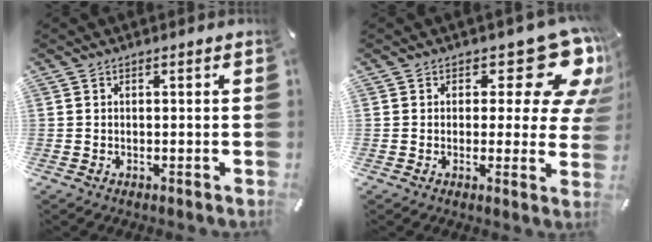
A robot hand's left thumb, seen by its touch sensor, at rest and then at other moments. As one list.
[{"total": 15.0, "force": [7.6, 7.0, 10.8], "torque": [-0.127, -0.058, 0.127]}]